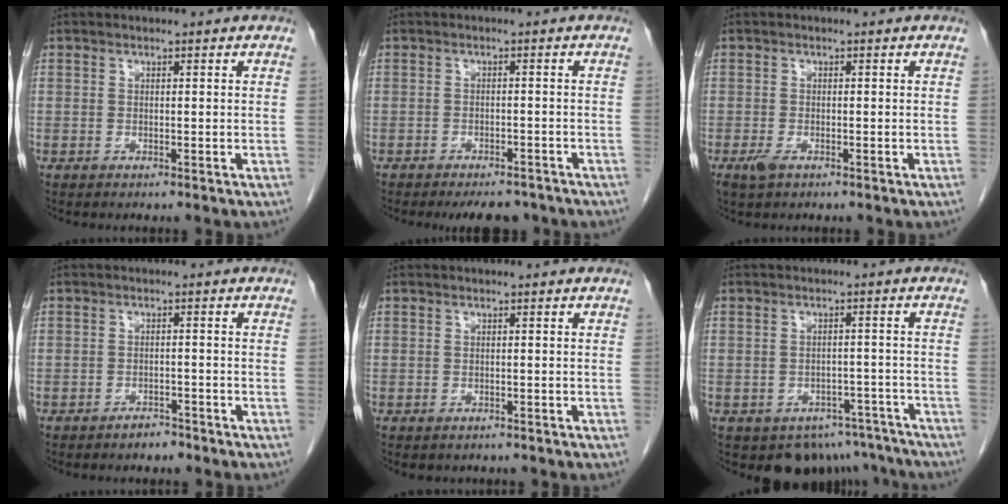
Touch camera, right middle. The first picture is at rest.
{"total": 5.6, "force": [-4.8, 2.0, 2.0], "torque": [-0.021, -0.001, -0.064]}
{"total": 1.8, "force": [-1.0, 0.8, 1.3], "torque": [-0.030, -0.002, -0.015]}
{"total": 1.8, "force": [-1.6, 0.7, 0.5], "torque": [-0.014, 0.000, -0.022]}
{"total": 1.0, "force": [-0.8, 0.6, 0.0], "torque": [-0.011, 0.000, -0.012]}
{"total": 10.0, "force": [-7.9, 6.1, 1.1], "torque": [0.001, 0.021, -0.086]}